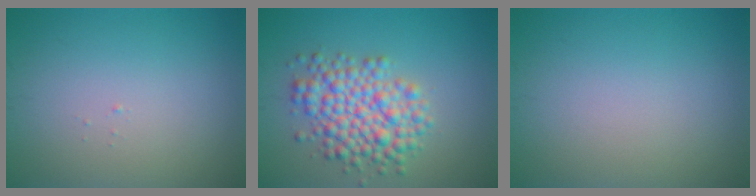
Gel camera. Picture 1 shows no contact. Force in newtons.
{"total": 6.1, "press": 6.1, "slide": 0.2}
{"total": 0.0}